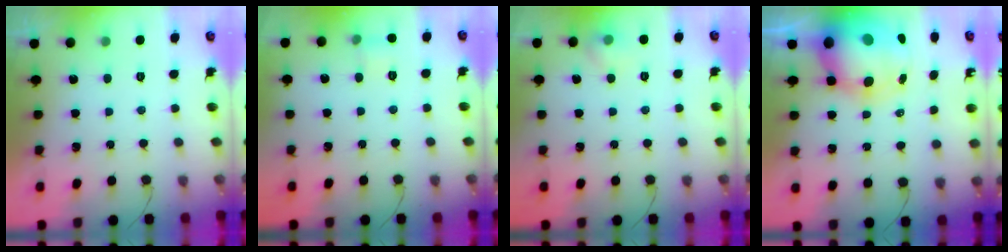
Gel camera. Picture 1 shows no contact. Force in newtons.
{"total": 5.4, "press": 5.2, "slide": 1.5}
{"total": 5.8, "press": 5.6, "slide": 1.7}
{"total": 15.5, "press": 15.0, "slide": 4.1}